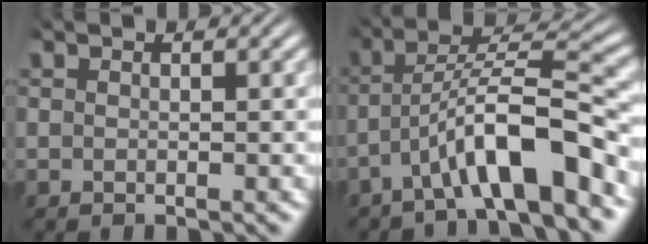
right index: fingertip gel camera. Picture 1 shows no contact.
{"total": 5.7, "force": [-1.0, 1.5, 5.4], "torque": [-0.093, 0.005, -0.019]}